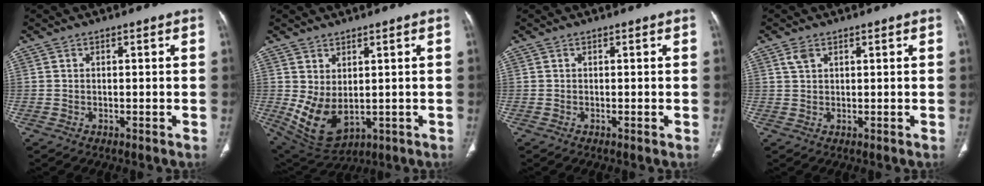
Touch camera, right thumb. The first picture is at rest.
{"total": 9.0, "force": [0.0, 5.4, 7.2], "torque": [-0.123, -0.013, 0.031]}
{"total": 0.0}
{"total": 2.0, "force": [1.1, 1.1, 1.2], "torque": [-0.027, 0.003, 0.028]}